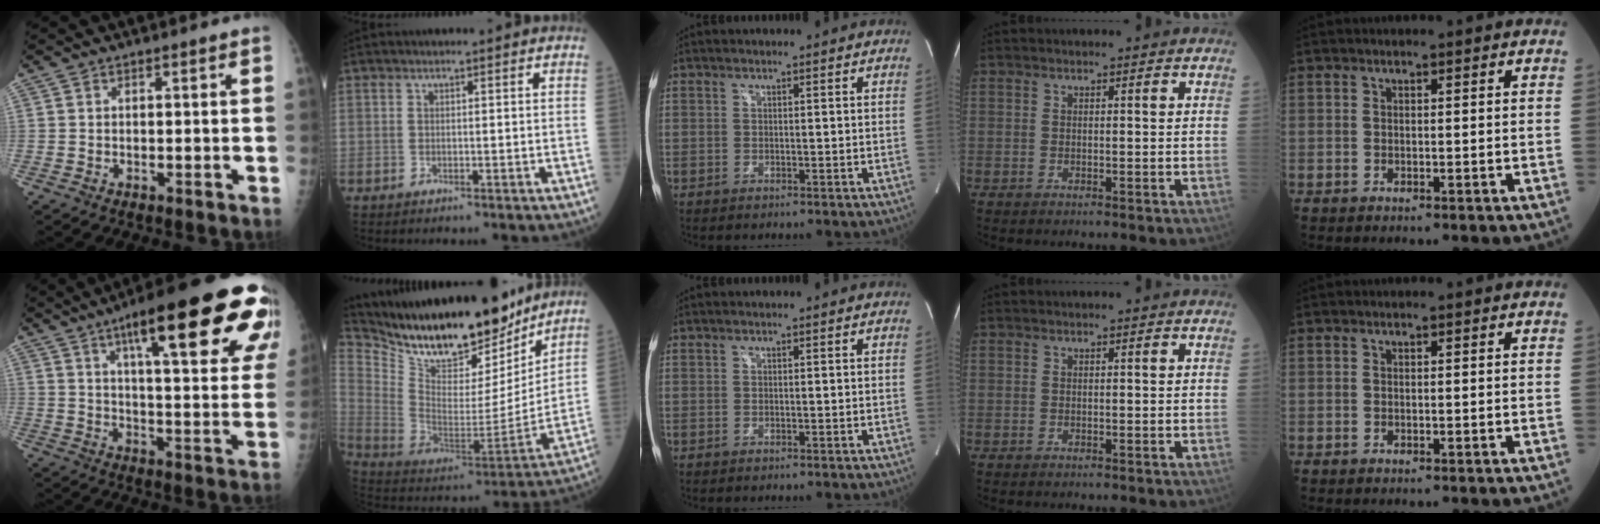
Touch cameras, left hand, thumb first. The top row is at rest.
{"thumb": {"total": 28.4, "force": [15.0, 6.6, 23.2], "torque": [-0.274, -0.028, 0.211]}, "index": {"total": 25.3, "force": [21.7, 6.4, 11.4], "torque": [-0.213, -0.020, 0.351]}}